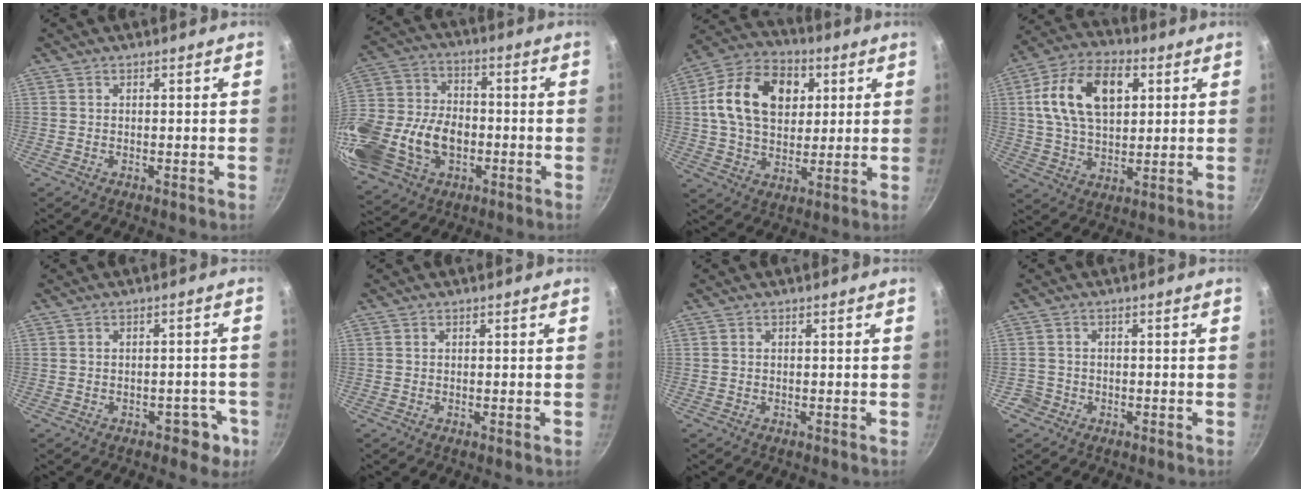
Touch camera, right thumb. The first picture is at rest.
{"total": 24.7, "force": [-6.6, 17.1, 16.5], "torque": [-0.353, 0.033, -0.113]}
{"total": 17.7, "force": [4.4, 12.4, 11.8], "torque": [-0.176, 0.011, 0.062]}
{"total": 16.3, "force": [4.4, 10.0, 12.1], "torque": [-0.196, 0.006, 0.068]}
{"total": 4.5, "force": [-2.1, 2.8, 2.8], "torque": [-0.011, 0.024, -0.012]}
{"total": 0.0}
{"total": 0.0}
{"total": 2.2, "force": [-1.2, 1.8, 0.1], "torque": [0.009, 0.023, -0.018]}